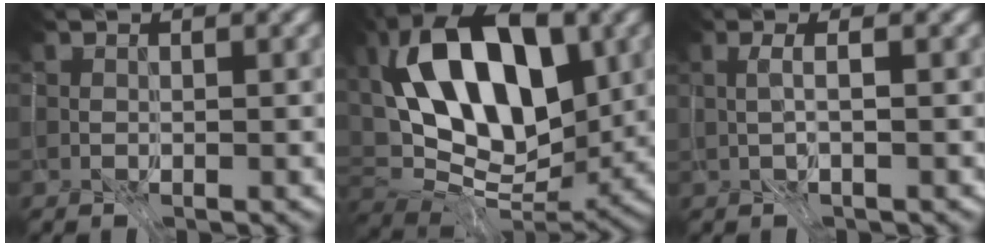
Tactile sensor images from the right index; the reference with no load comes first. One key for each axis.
{"total": 8.1, "fx": -0.1, "fy": 1.9, "fz": 7.8, "tx": -0.093, "ty": 0.000, "tz": 0.000}
{"total": 2.6, "fx": -1.9, "fy": -1.7, "fz": -0.1, "tx": 0.024, "ty": -0.006, "tz": -0.020}